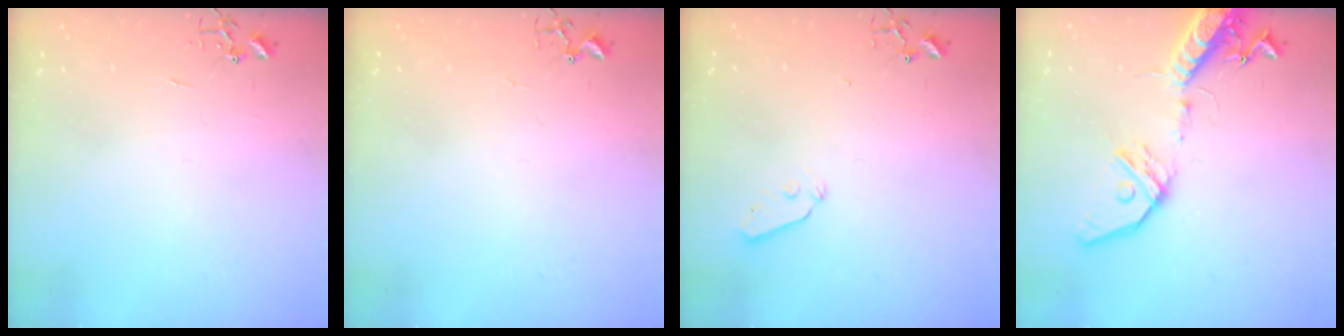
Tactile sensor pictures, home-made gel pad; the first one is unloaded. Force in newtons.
{"total": 3.3, "press": 3.3, "slide": 0.5}
{"total": 4.3, "press": 4.3, "slide": 0.7}
{"total": 17.0, "press": 16.7, "slide": 3.3}